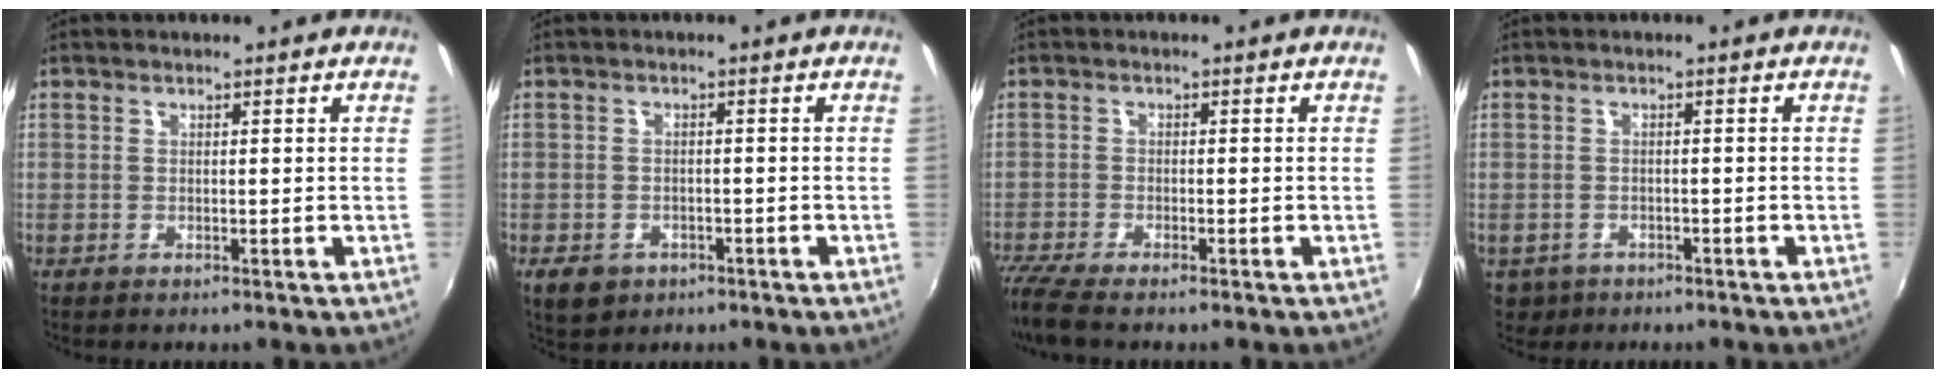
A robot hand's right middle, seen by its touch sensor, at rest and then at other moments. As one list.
[{"total": 5.3, "force": [-2.8, 3.8, 2.4], "torque": [-0.059, -0.008, -0.039]}, {"total": 5.9, "force": [-5.0, 0.8, 3.0], "torque": [-0.087, -0.025, -0.094]}, {"total": 4.3, "force": [-1.9, 3.5, 1.6], "torque": [-0.042, -0.006, -0.023]}]